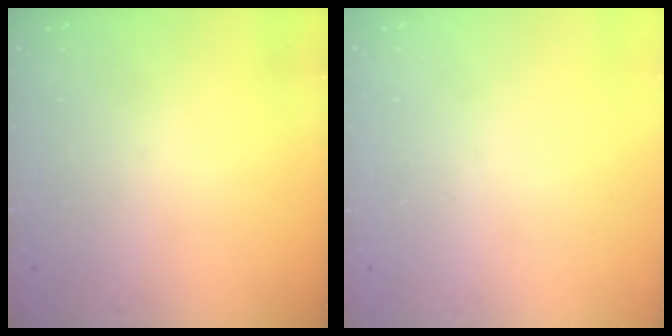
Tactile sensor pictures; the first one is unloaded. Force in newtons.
{"total": 0.0}